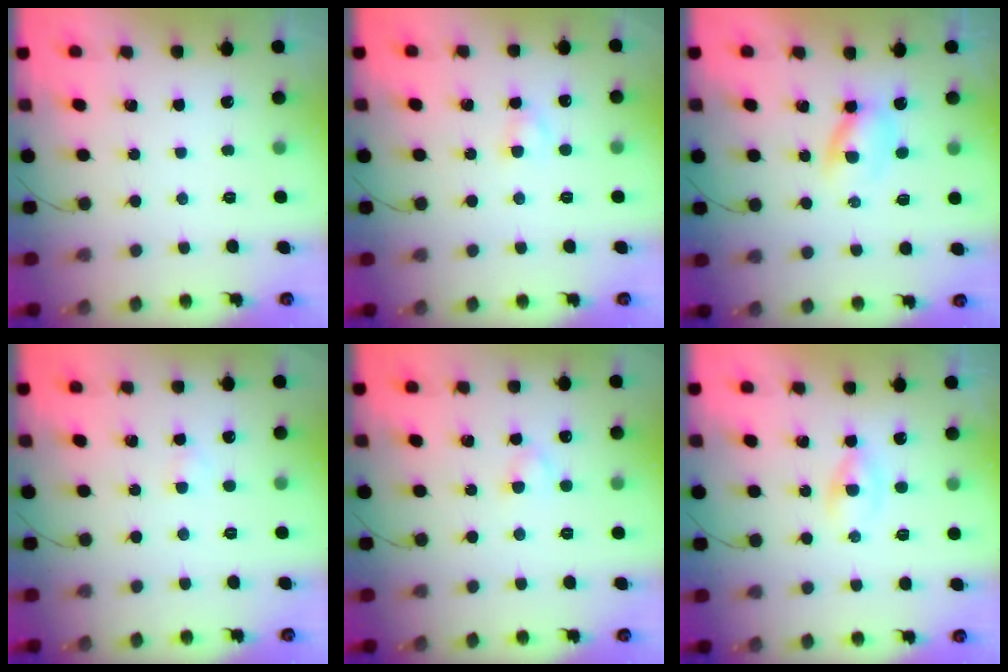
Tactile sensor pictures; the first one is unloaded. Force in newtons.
{"total": 2.8, "press": 2.6, "slide": 1.0}
{"total": 3.1, "press": 3.0, "slide": 0.7}
{"total": 1.3, "press": 1.1, "slide": 0.7}
{"total": 2.7, "press": 2.5, "slide": 1.2}
{"total": 1.5, "press": 1.3, "slide": 0.8}